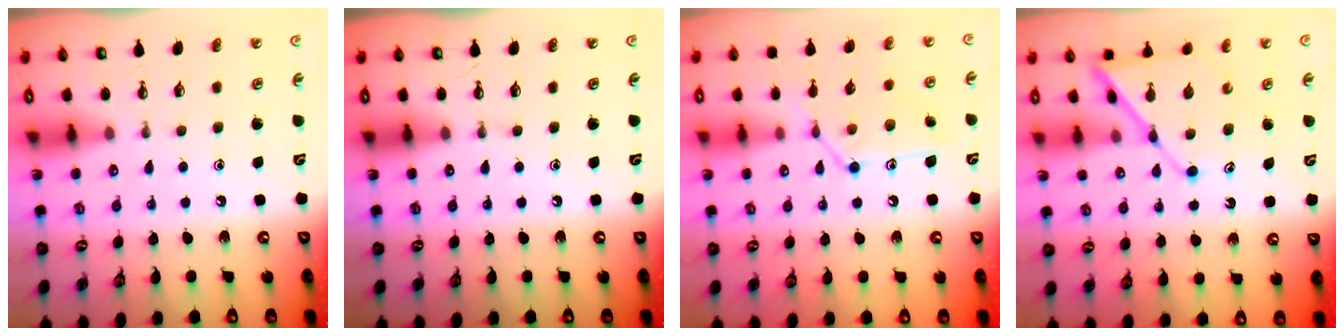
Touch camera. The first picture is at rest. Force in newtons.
{"total": 0.0}
{"total": 12.9, "press": 12.9, "slide": 0.9}
{"total": 12.3, "press": 12.3, "slide": 1.1}